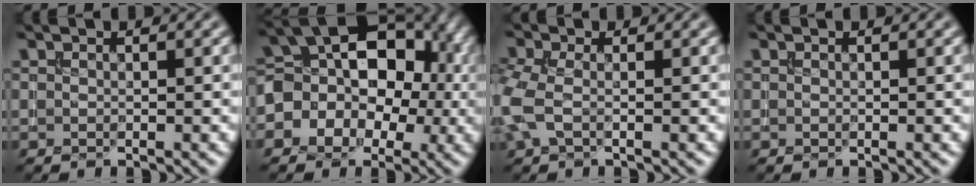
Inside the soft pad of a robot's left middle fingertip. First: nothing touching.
{"total": 7.8, "force": [-0.2, 5.9, 5.0], "torque": [-0.062, 0.018, -0.028]}
{"total": 3.6, "force": [-0.6, 2.1, 2.8], "torque": [-0.088, 0.002, -0.023]}
{"total": 0.0}